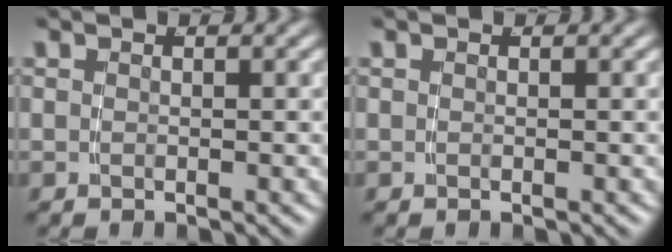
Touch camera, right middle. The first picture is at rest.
{"total": 0.0}